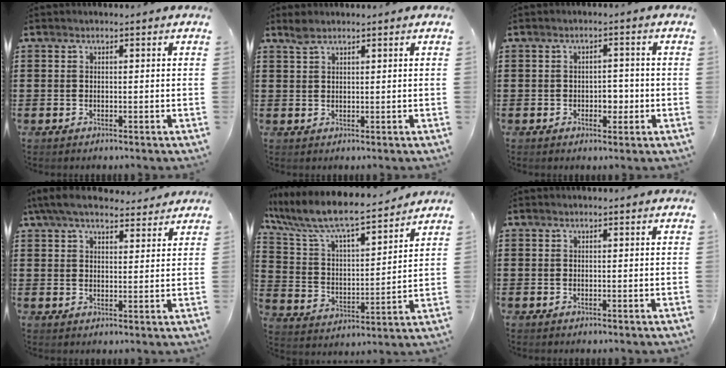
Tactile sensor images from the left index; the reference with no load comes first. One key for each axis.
{"total": 1.8, "fx": 1.4, "fy": 0.5, "fz": 1.0, "tx": -0.024, "ty": 0.001, "tz": 0.027}
{"total": 3.0, "fx": -0.7, "fy": 1.9, "fz": 2.2, "tx": -0.036, "ty": 0.002, "tz": -0.017}
{"total": 6.3, "fx": 5.2, "fy": 1.7, "fz": 3.0, "tx": -0.072, "ty": -0.005, "tz": 0.098}
{"total": 8.4, "fx": 7.4, "fy": 1.2, "fz": 3.8, "tx": -0.106, "ty": -0.048, "tz": 0.124}
{"total": 0.0}